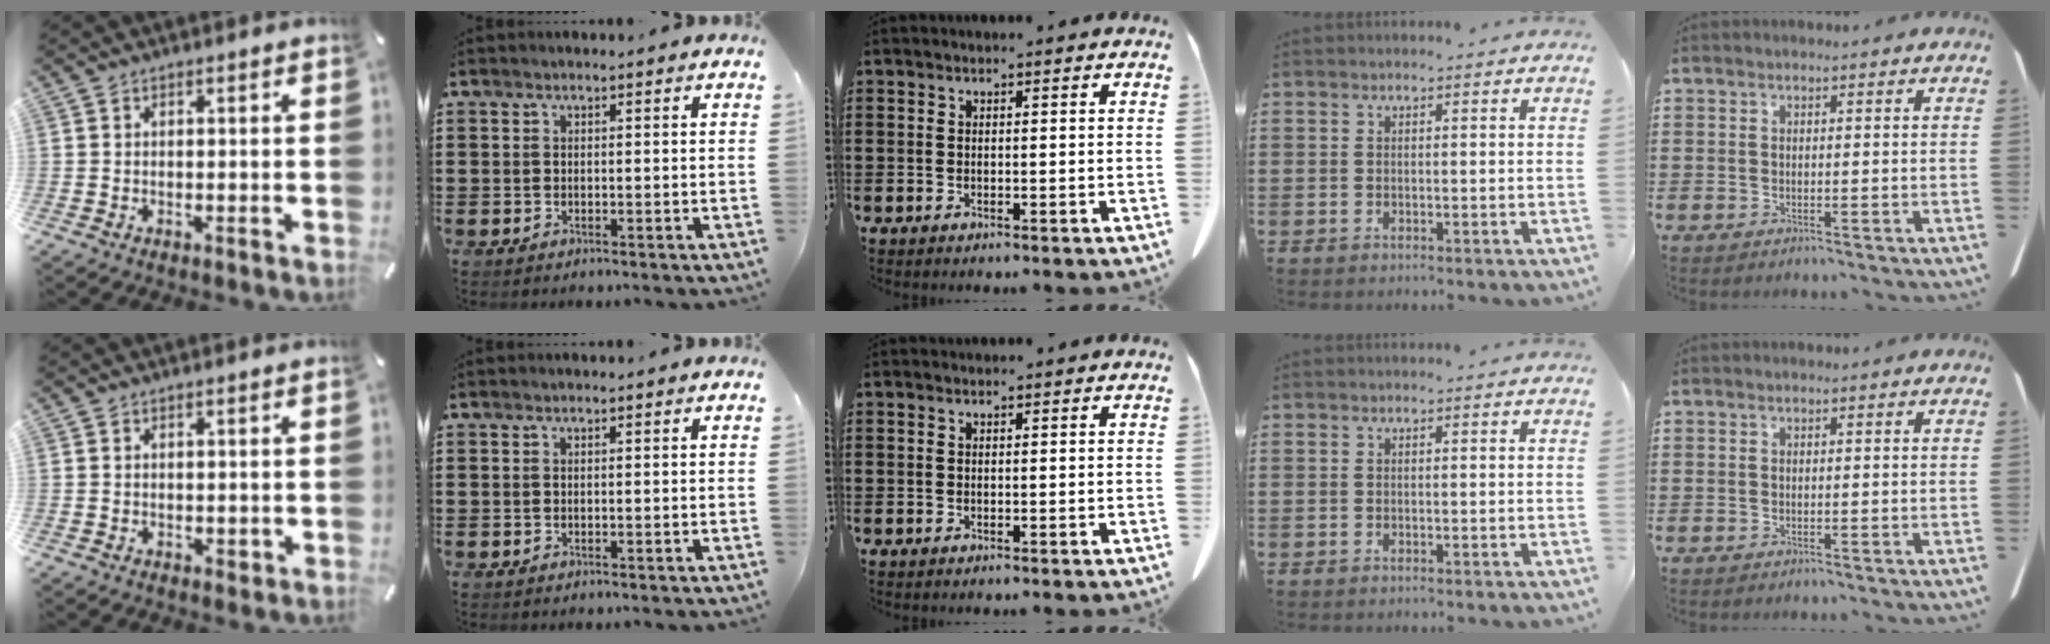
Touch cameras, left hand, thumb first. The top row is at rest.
{"thumb": {"total": 1.1, "force": [0.1, 0.8, 0.8], "torque": [-0.008, -0.001, 0.000]}}